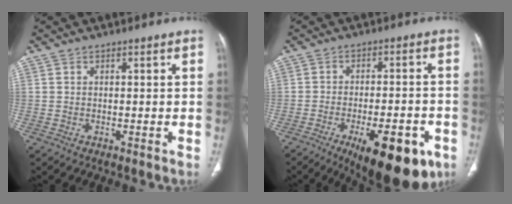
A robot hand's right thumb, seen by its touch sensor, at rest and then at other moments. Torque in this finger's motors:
{"motor_torque": [2.19, 2.35, 0.82, -0.91, 0.27]}